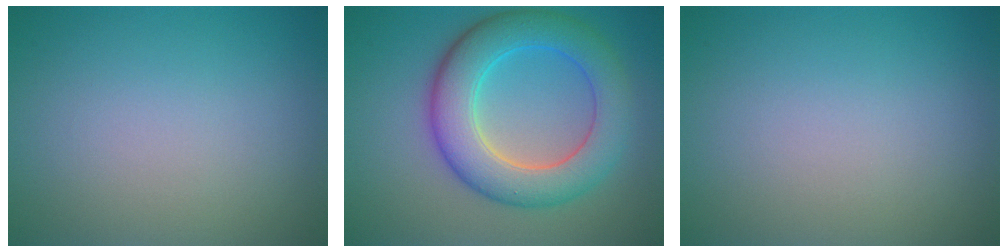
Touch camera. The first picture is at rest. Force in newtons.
{"total": 7.6, "press": 7.6, "slide": 0.2}
{"total": 0.0}